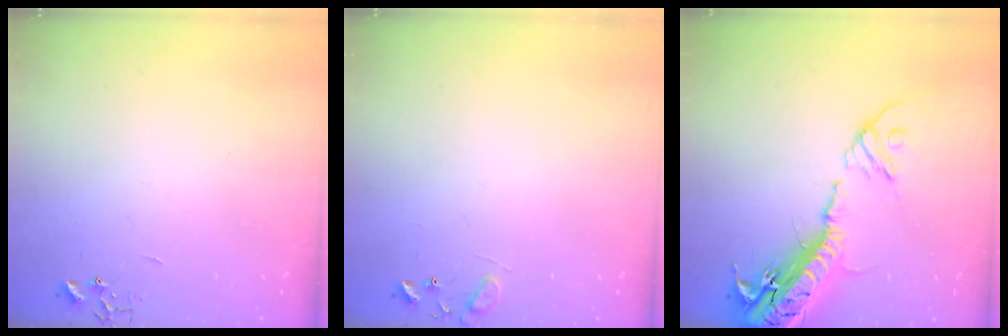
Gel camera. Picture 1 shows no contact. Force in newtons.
{"total": 9.0, "press": 9.0, "slide": 0.6}
{"total": 23.7, "press": 23.1, "slide": 5.3}